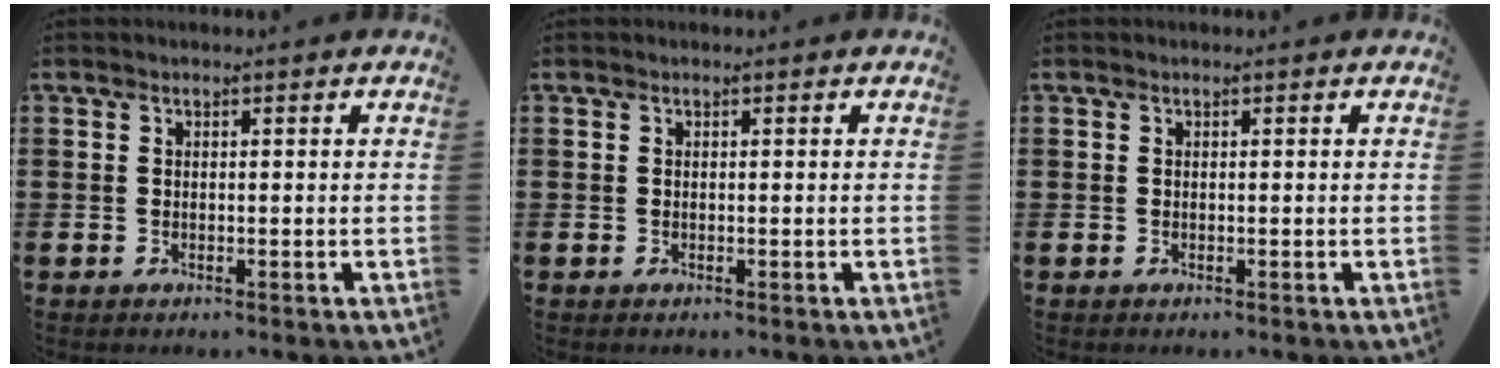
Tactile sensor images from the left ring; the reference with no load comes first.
{"total": 0.0}
{"total": 0.0}